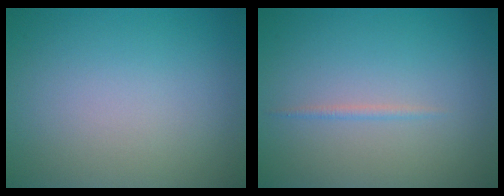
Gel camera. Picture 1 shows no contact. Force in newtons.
{"total": 0.7, "press": 0.7, "slide": 0.1}